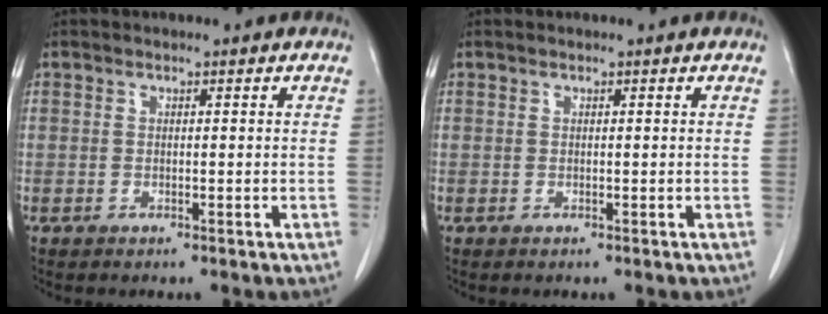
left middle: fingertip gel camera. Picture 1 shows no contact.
{"total": 0.0}